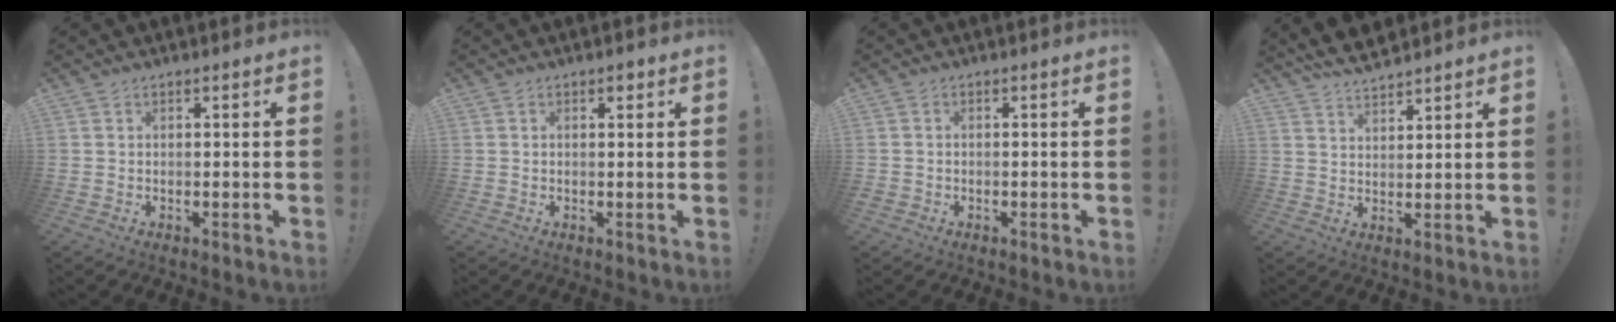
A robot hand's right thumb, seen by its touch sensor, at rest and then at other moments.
{"total": 1.1, "force": [0.8, 0.6, 0.5], "torque": [0.006, -0.005, 0.011]}
{"total": 0.9, "force": [-0.5, 0.8, 0.1], "torque": [0.001, 0.003, -0.009]}
{"total": 6.2, "force": [5.7, 1.5, 1.9], "torque": [-0.044, -0.032, 0.108]}